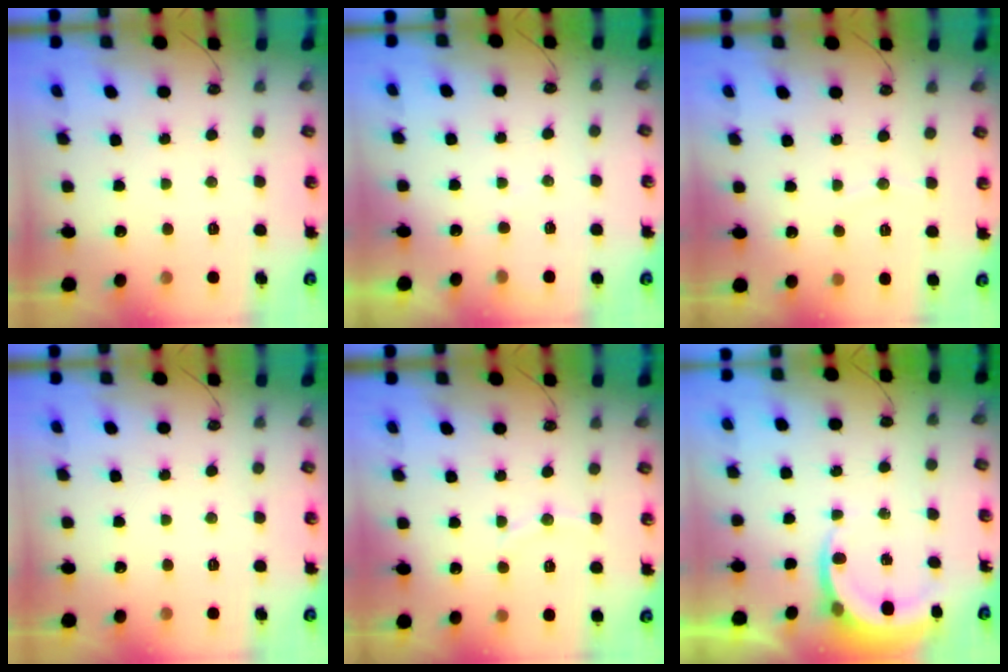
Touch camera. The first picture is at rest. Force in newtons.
{"total": 1.7, "press": 1.7, "slide": 0.2}
{"total": 2.2, "press": 2.2, "slide": 0.2}
{"total": 0.0}
{"total": 6.8, "press": 6.6, "slide": 1.6}
{"total": 5.0, "press": 5.0, "slide": 0.4}